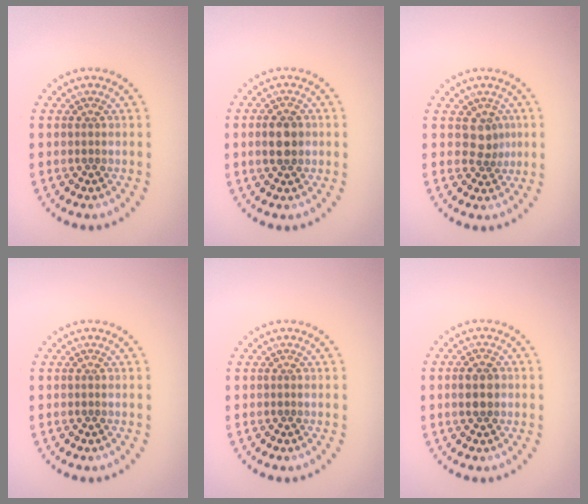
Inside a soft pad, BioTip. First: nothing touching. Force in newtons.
{"total": 3.0, "press": 3.0, "slide": 0.1}
{"total": 2.1, "press": 1.6, "slide": 1.4}
{"total": 0.0}
{"total": 0.0}
{"total": 2.6, "press": 2.6, "slide": 0.0}